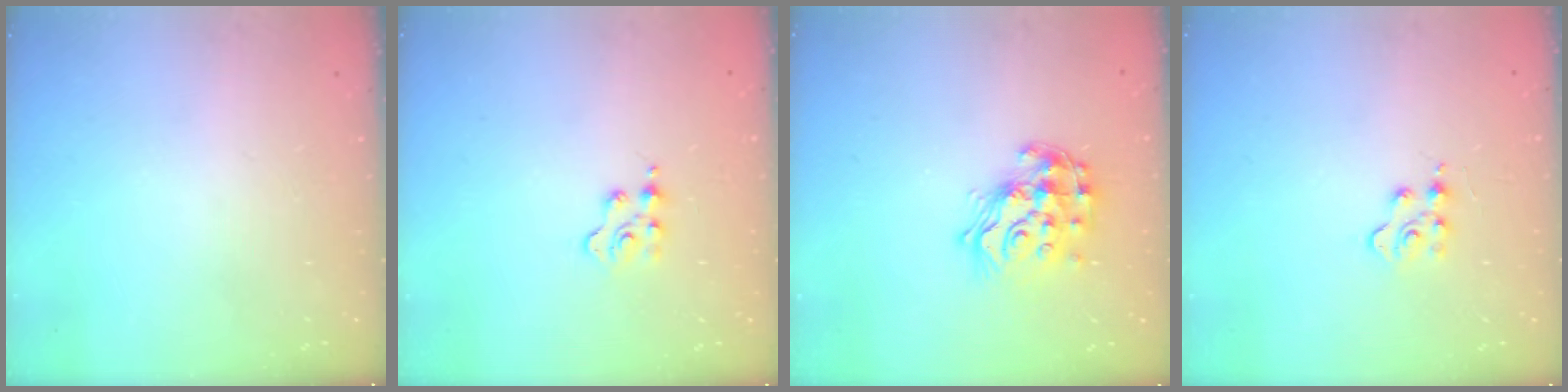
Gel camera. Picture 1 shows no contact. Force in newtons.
{"total": 2.4, "press": 2.4, "slide": 0.4}
{"total": 15.0, "press": 14.9, "slide": 1.0}
{"total": 3.8, "press": 3.7, "slide": 0.5}